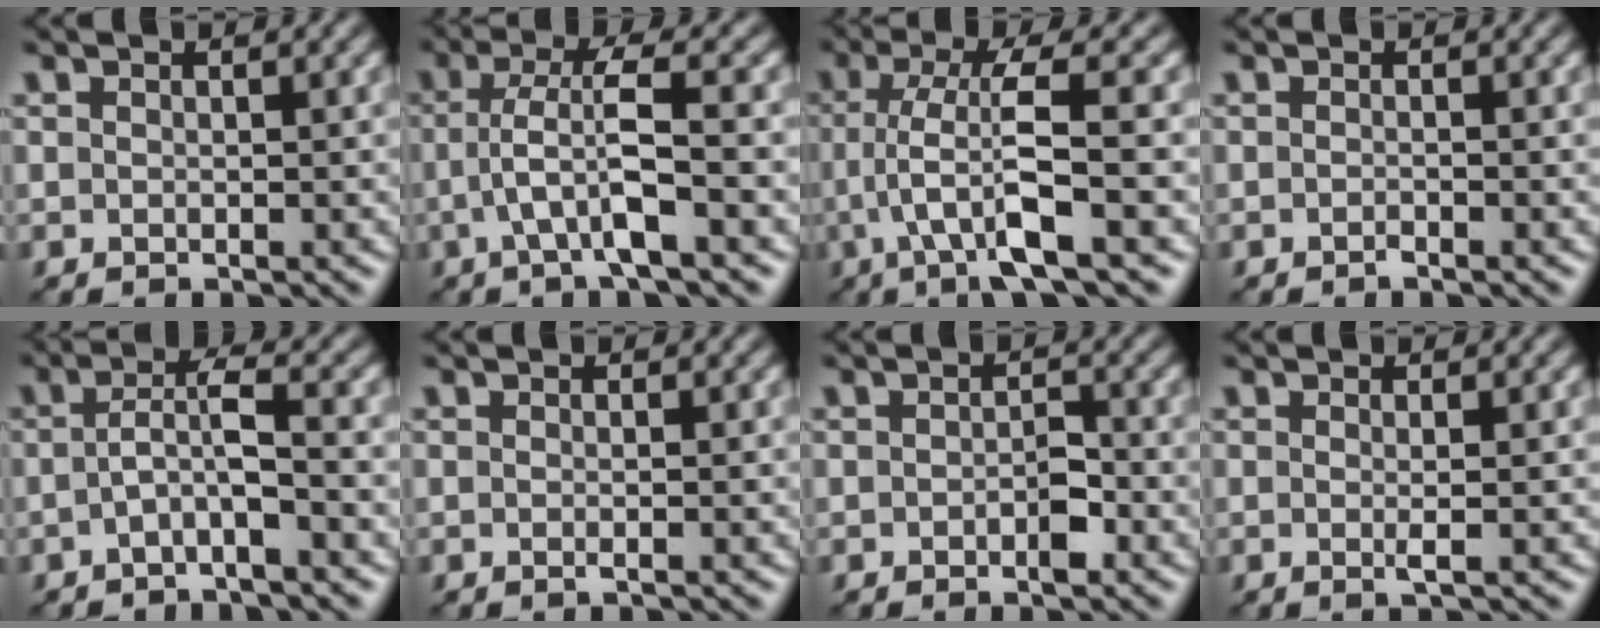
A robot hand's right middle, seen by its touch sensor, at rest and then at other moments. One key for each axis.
{"total": 4.9, "fx": -0.8, "fy": 0.6, "fz": 4.8, "tx": -0.094, "ty": 0.010, "tz": -0.019}
{"total": 6.5, "fx": -1.0, "fy": 1.1, "fz": 6.3, "tx": -0.120, "ty": 0.006, "tz": -0.020}
{"total": 0.5, "fx": -0.4, "fy": 0.0, "fz": 0.3, "tx": -0.006, "ty": 0.002, "tz": -0.009}
{"total": 3.2, "fx": -0.6, "fy": 0.5, "fz": 3.1, "tx": -0.059, "ty": 0.011, "tz": -0.018}
{"total": 0.6, "fx": -0.1, "fy": 0.1, "fz": 0.6, "tx": -0.010, "ty": -0.003, "tz": -0.003}
{"total": 1.8, "fx": -0.7, "fy": 0.8, "fz": 1.4, "tx": -0.023, "ty": 0.001, "tz": -0.012}
{"total": 1.2, "fx": 0.0, "fy": 0.2, "fz": 1.2, "tx": -0.021, "ty": -0.001, "tz": -0.004}